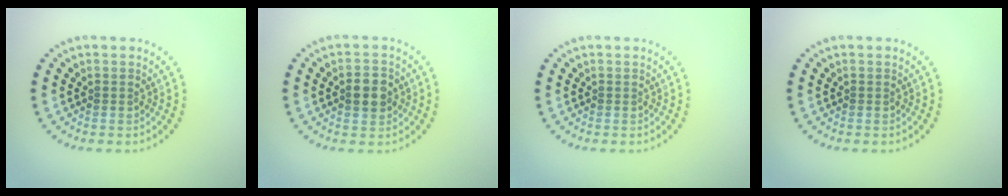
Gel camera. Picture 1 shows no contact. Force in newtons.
{"total": 2.7, "press": 2.7, "slide": 0.1}
{"total": 0.0}
{"total": 0.0}